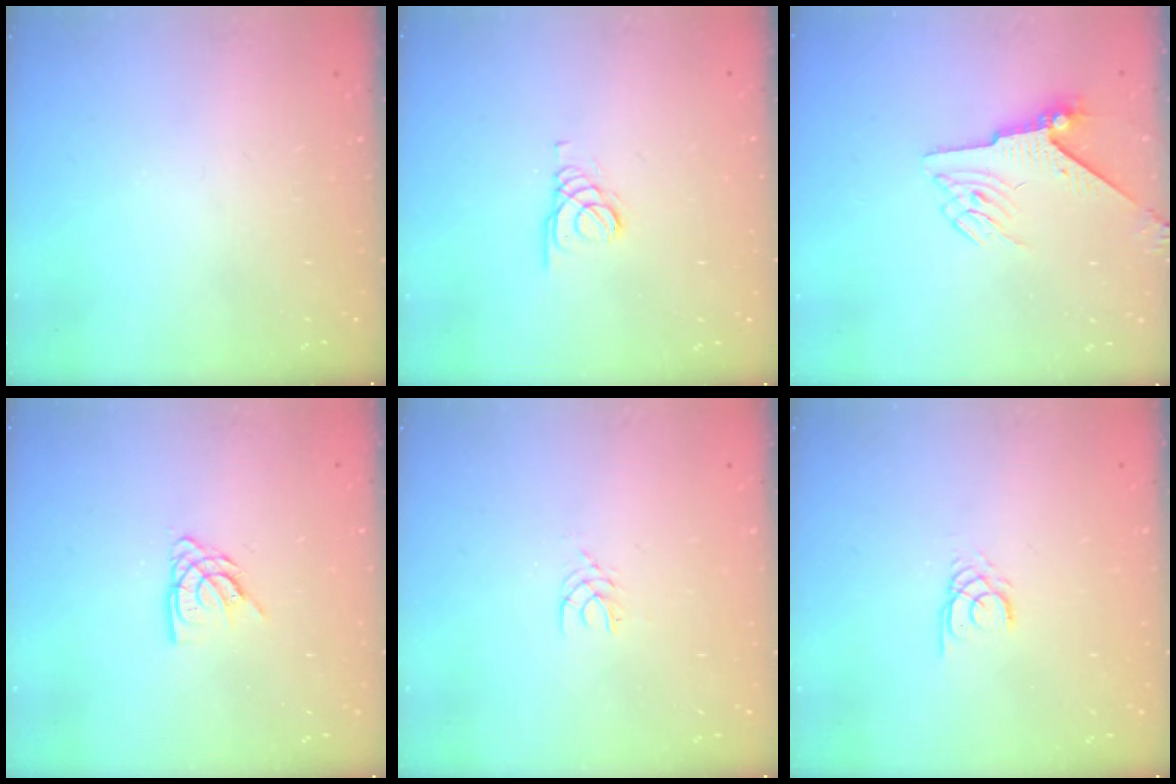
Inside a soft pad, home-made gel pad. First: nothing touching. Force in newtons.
{"total": 1.5, "press": 1.4, "slide": 0.1}
{"total": 6.0, "press": 5.9, "slide": 1.0}
{"total": 7.1, "press": 7.0, "slide": 0.6}
{"total": 2.9, "press": 2.9, "slide": 0.4}
{"total": 2.2, "press": 2.2, "slide": 0.2}